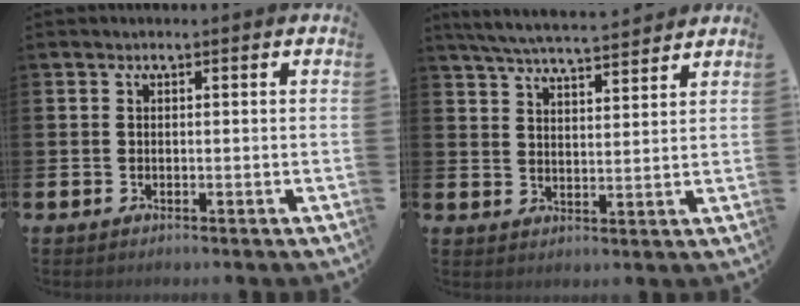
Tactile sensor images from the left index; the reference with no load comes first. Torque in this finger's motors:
{"motor_torque": [0.51, -0.76, 0.10, 0.12]}